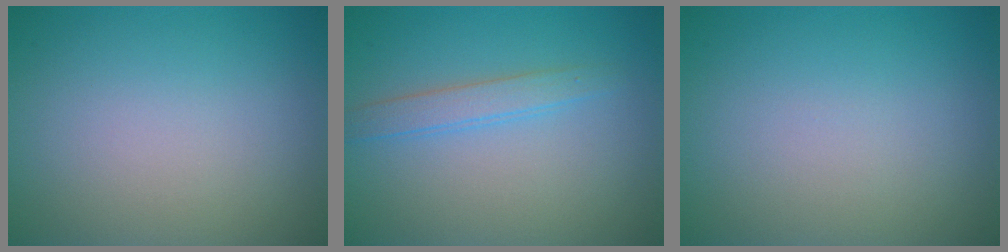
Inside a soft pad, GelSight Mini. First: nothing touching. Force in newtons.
{"total": 2.0, "press": 2.0, "slide": 0.1}
{"total": 0.0}